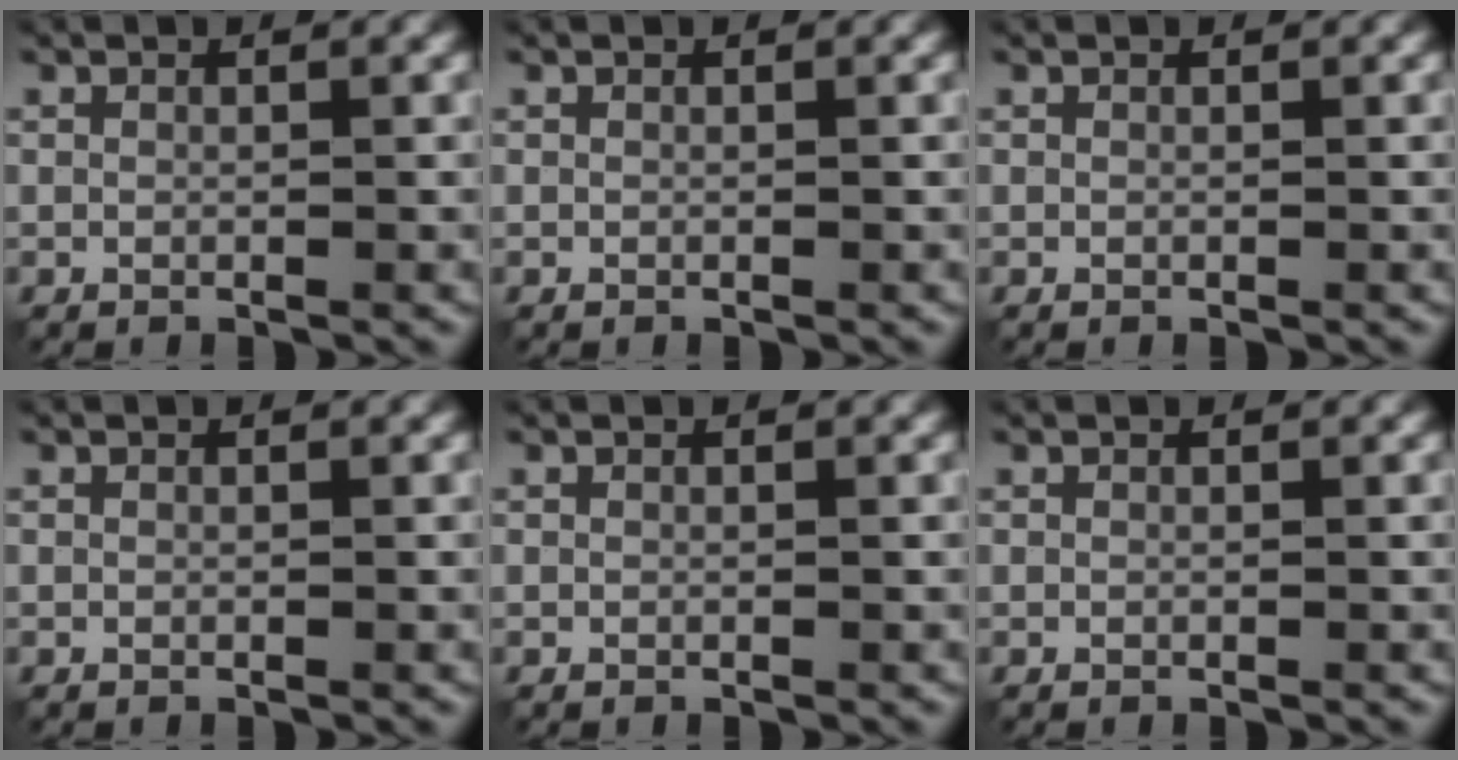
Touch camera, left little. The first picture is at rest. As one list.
[{"total": 0.0}, {"total": 0.0}, {"total": 0.0}, {"total": 0.0}, {"total": 0.0}]